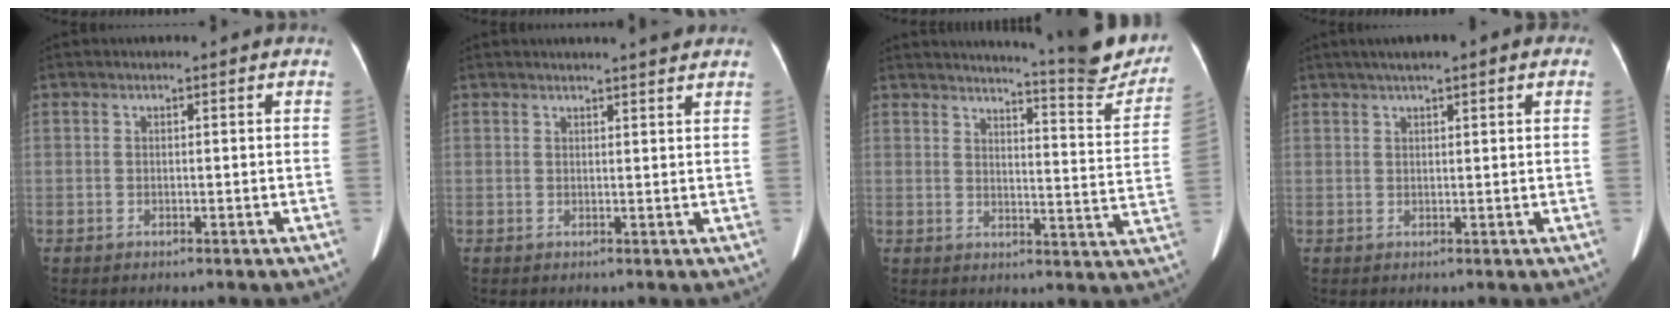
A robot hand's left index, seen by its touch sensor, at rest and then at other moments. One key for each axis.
{"total": 4.9, "fx": 4.4, "fy": -0.2, "fz": 2.0, "tx": -0.029, "ty": 0.009, "tz": 0.046}
{"total": 15.3, "fx": 14.5, "fy": 0.1, "fz": 5.1, "tx": -0.066, "ty": -0.077, "tz": 0.160}
{"total": 6.6, "fx": 4.3, "fy": 0.8, "fz": 4.9, "tx": -0.071, "ty": 0.036, "tz": 0.061}